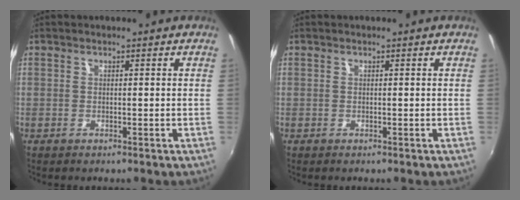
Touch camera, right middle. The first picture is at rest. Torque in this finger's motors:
{"motor_torque": [0.16, -0.47, 0.06, 0.00]}